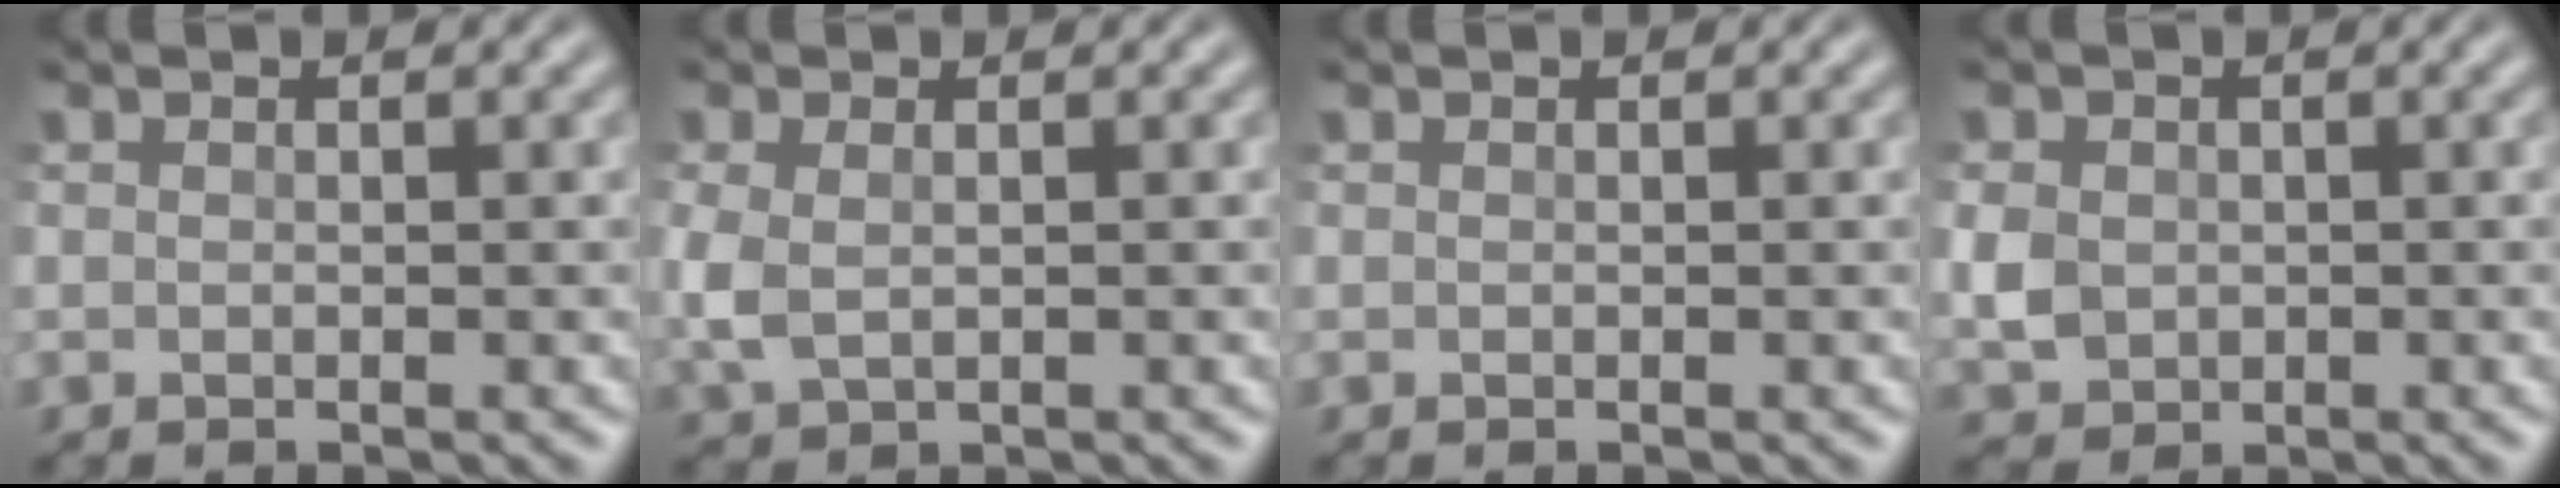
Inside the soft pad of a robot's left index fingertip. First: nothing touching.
{"total": 3.0, "force": [-0.4, 2.0, 2.2], "torque": [-0.059, -0.006, -0.003]}
{"total": 0.0}
{"total": 2.7, "force": [-0.4, 2.4, 1.3], "torque": [-0.032, 0.002, -0.009]}